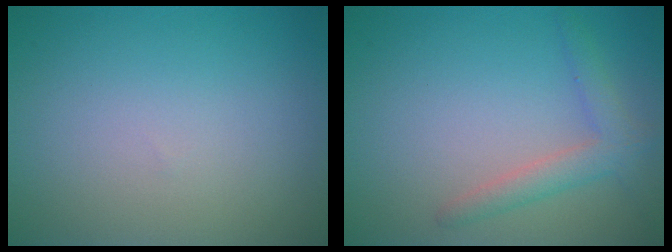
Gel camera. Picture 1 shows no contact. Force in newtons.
{"total": 2.6, "press": 2.6, "slide": 0.0}